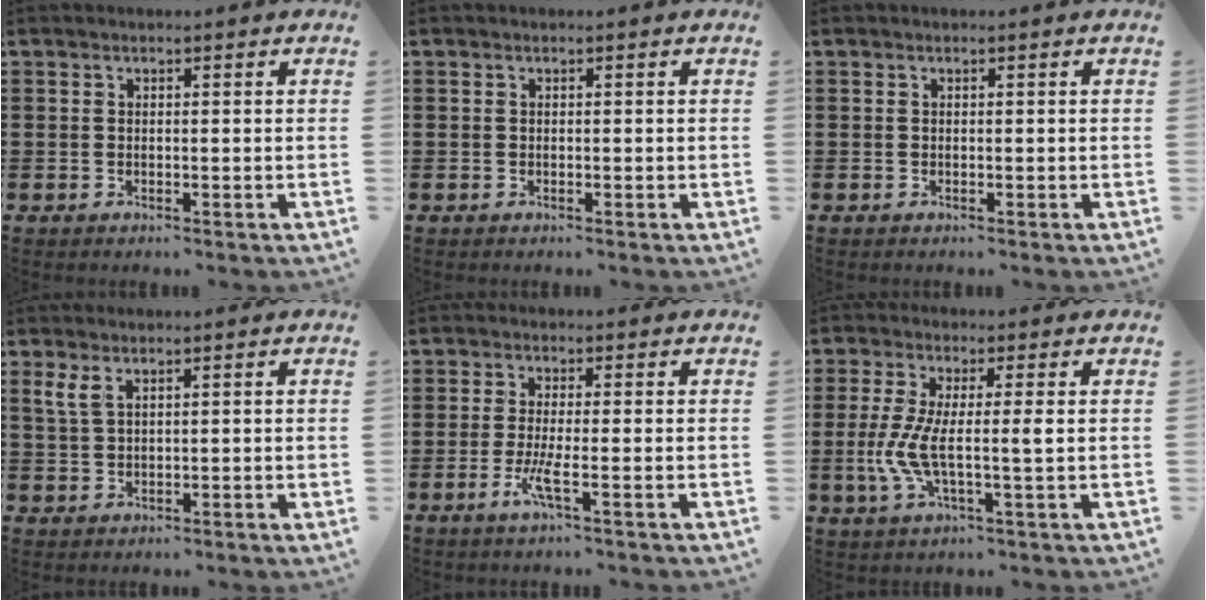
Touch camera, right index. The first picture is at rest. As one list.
[{"total": 0.0}, {"total": 0.0}, {"total": 2.6, "force": [1.4, 0.7, 2.1], "torque": [-0.046, 0.004, 0.024]}, {"total": 4.0, "force": [-1.6, 0.1, 3.7], "torque": [-0.082, -0.016, -0.035]}, {"total": 6.7, "force": [-0.4, 1.0, 6.6], "torque": [-0.149, -0.016, -0.017]}]